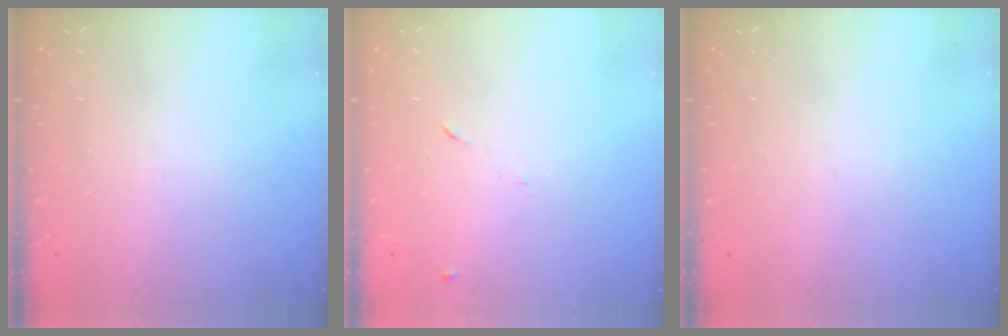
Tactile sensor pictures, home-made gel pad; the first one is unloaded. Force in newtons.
{"total": 6.7, "press": 6.7, "slide": 0.8}
{"total": 0.0}